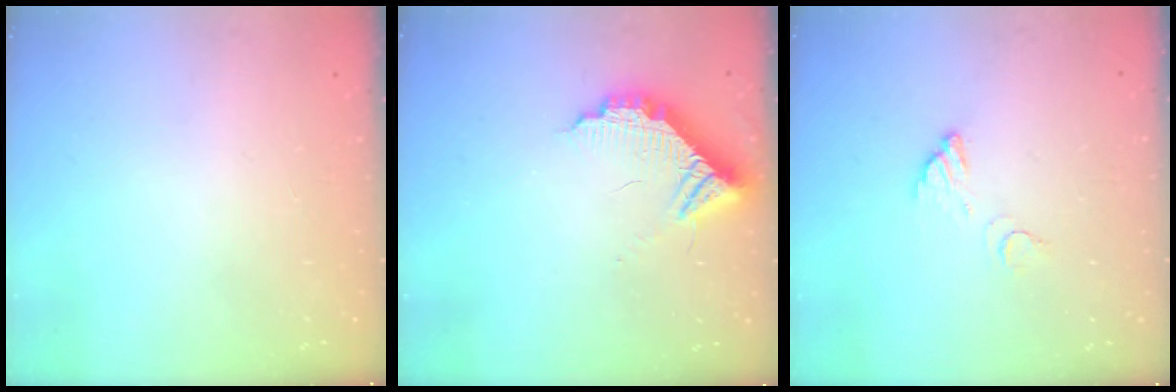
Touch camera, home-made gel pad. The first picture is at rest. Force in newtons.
{"total": 10.8, "press": 10.8, "slide": 0.1}
{"total": 3.5, "press": 3.5, "slide": 0.2}